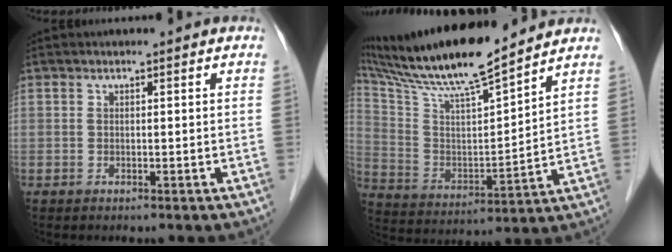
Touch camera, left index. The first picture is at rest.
{"total": 17.3, "force": [15.0, 0.5, 8.6], "torque": [-0.165, 0.007, 0.271]}